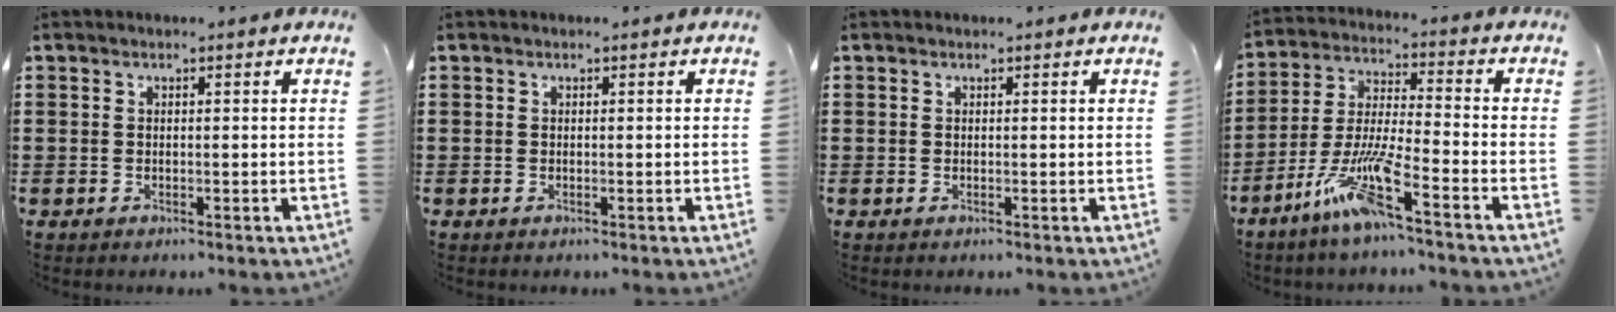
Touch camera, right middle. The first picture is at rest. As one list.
[{"total": 0.0}, {"total": 0.0}, {"total": 9.8, "force": [-6.8, 0.4, 7.1], "torque": [-0.160, -0.015, -0.135]}]